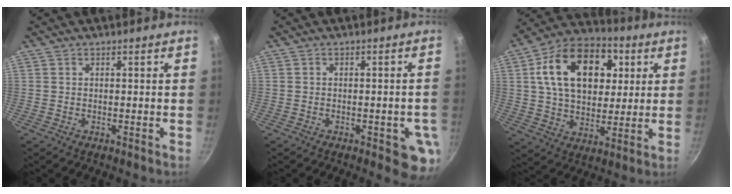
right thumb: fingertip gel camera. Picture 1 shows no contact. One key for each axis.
{"total": 6.9, "fx": -2.3, "fy": 2.8, "fz": 5.8, "tx": -0.041, "ty": 0.009, "tz": -0.027}
{"total": 21.1, "fx": 5.8, "fy": 14.2, "fz": 14.6, "tx": -0.210, "ty": 0.009, "tz": 0.085}